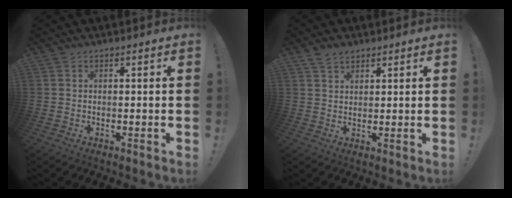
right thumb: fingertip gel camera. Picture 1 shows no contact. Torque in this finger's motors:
{"motor_torque": [-0.37, 0.51, 0.12, -0.04, -0.05]}